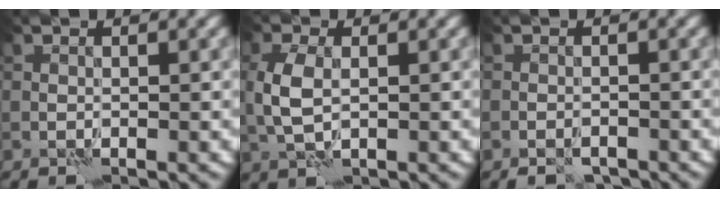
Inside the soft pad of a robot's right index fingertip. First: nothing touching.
{"total": 3.4, "force": [0.1, 2.0, 2.7], "torque": [-0.074, 0.000, 0.001]}
{"total": 2.0, "force": [-1.6, 0.8, 0.9], "torque": [-0.019, 0.002, -0.027]}